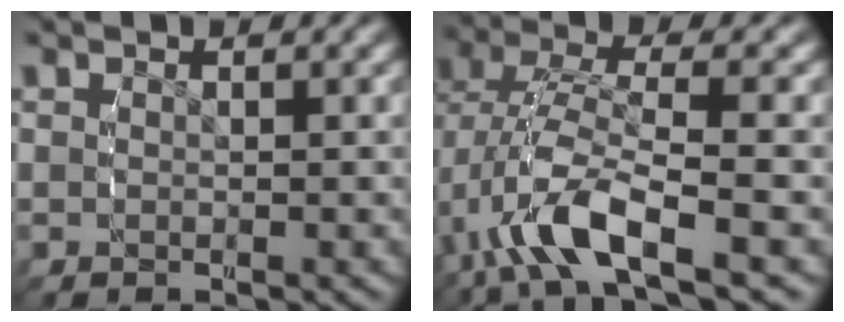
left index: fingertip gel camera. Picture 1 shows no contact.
{"total": 5.8, "force": [-1.5, 2.4, 5.1], "torque": [-0.123, -0.016, -0.018]}